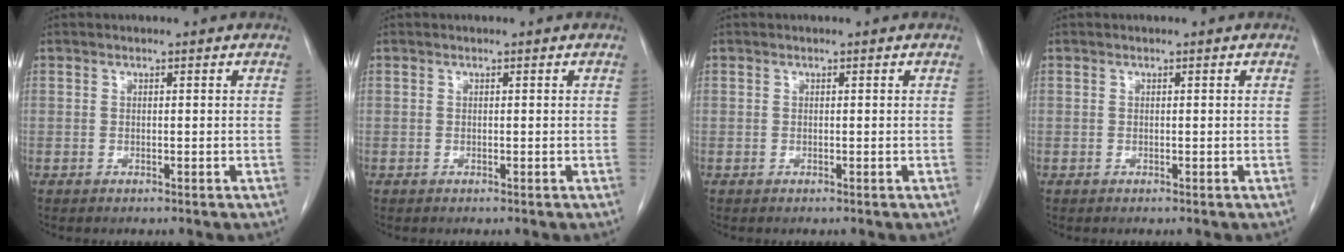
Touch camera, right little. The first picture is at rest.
{"total": 0.0}
{"total": 0.0}
{"total": 0.0}